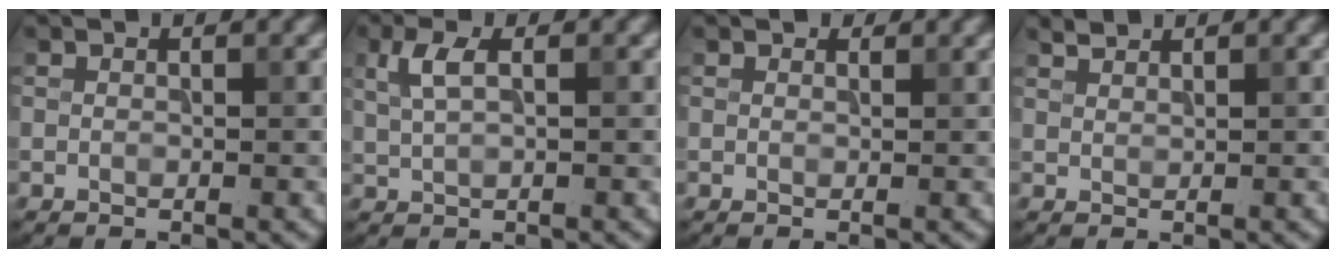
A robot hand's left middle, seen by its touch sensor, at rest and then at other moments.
{"total": 2.5, "force": [0.9, 1.0, 2.1], "torque": [-0.048, 0.003, 0.021]}
{"total": 0.7, "force": [0.7, 0.3, 0.1], "torque": [-0.002, -0.003, 0.007]}
{"total": 1.0, "force": [1.0, 0.1, 0.2], "torque": [-0.004, 0.001, 0.022]}